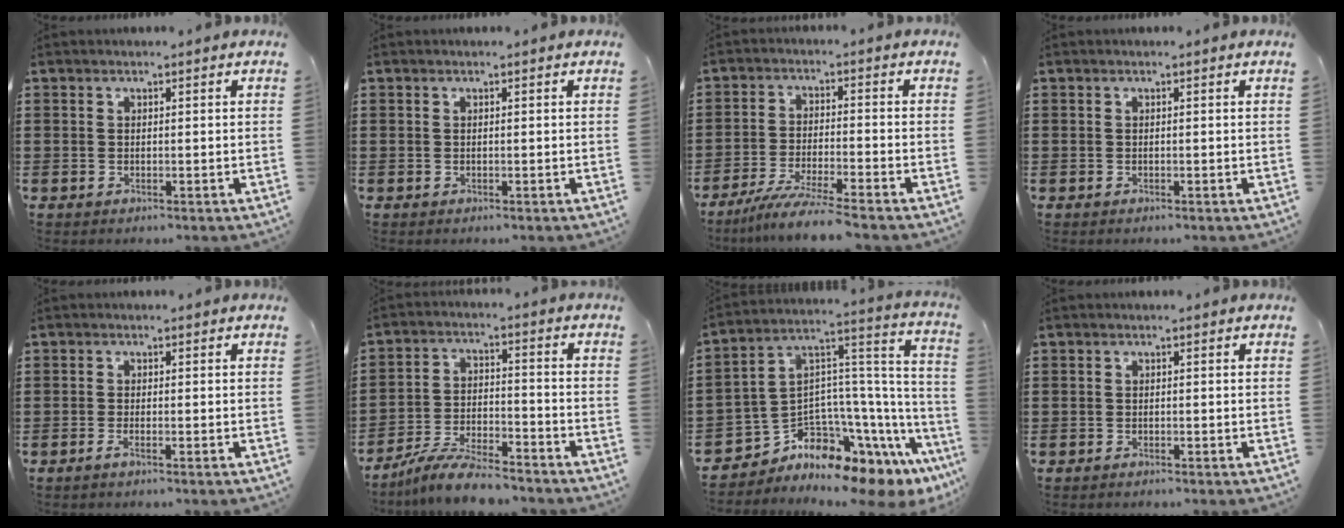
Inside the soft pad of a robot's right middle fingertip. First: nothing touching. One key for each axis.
{"total": 0.0}
{"total": 6.2, "fx": -5.4, "fy": -0.5, "fz": 3.0, "tx": -0.066, "ty": -0.021, "tz": -0.104}
{"total": 0.0}
{"total": 1.1, "fx": -0.7, "fy": 0.0, "fz": 0.9, "tx": -0.017, "ty": -0.002, "tz": -0.012}
{"total": 8.2, "fx": -7.4, "fy": 1.1, "fz": 3.3, "tx": -0.070, "ty": 0.010, "tz": -0.142}
{"total": 5.9, "fx": -5.2, "fy": 2.2, "fz": 1.8, "tx": -0.064, "ty": -0.045, "tz": -0.110}
{"total": 0.6, "fx": -0.6, "fy": 0.2, "fz": 0.0, "tx": 0.000, "ty": 0.001, "tz": -0.014}